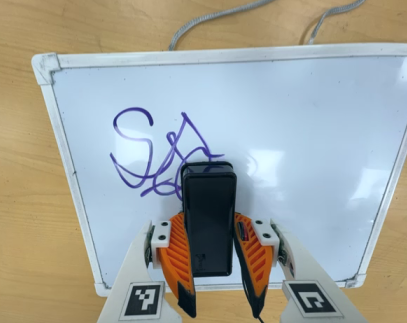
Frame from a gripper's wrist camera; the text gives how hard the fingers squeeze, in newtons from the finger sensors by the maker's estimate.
{"total": 11.2, "left": 11.1, "right": 11.3}